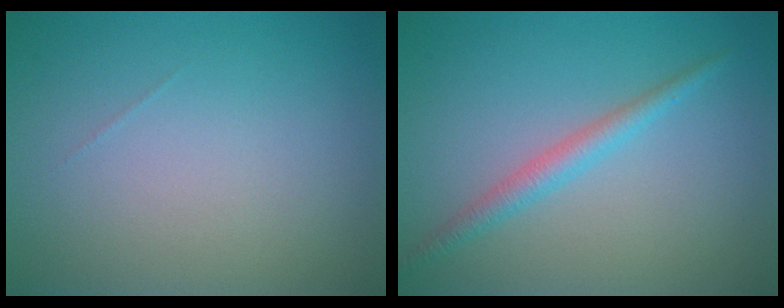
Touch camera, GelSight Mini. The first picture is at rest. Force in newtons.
{"total": 2.0, "press": 2.0, "slide": 0.1}